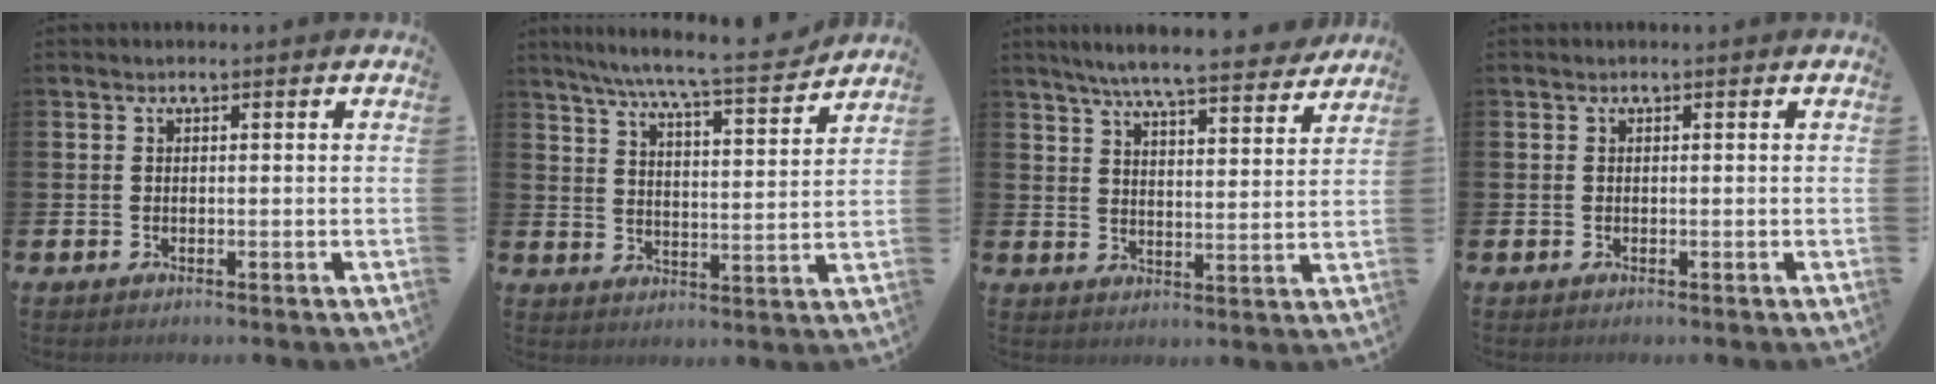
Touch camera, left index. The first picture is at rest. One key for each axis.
{"total": 8.4, "fx": 7.7, "fy": 0.2, "fz": 3.3, "tx": -0.086, "ty": -0.047, "tz": 0.134}
{"total": 7.3, "fx": 6.9, "fy": 0.2, "fz": 2.4, "tx": -0.058, "ty": -0.043, "tz": 0.118}
{"total": 0.0}